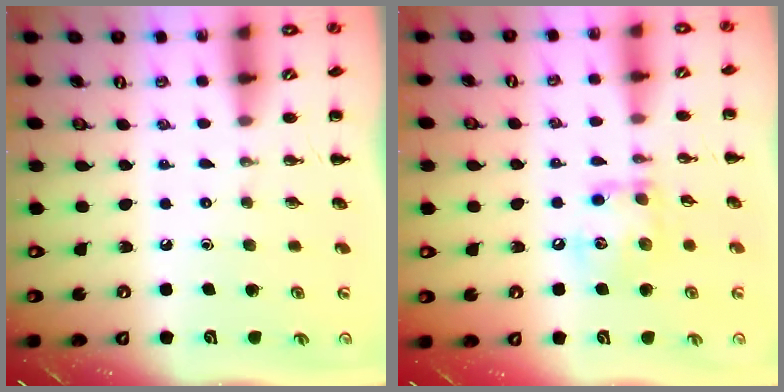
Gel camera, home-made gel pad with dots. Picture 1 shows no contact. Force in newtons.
{"total": 11.7, "press": 11.6, "slide": 1.5}